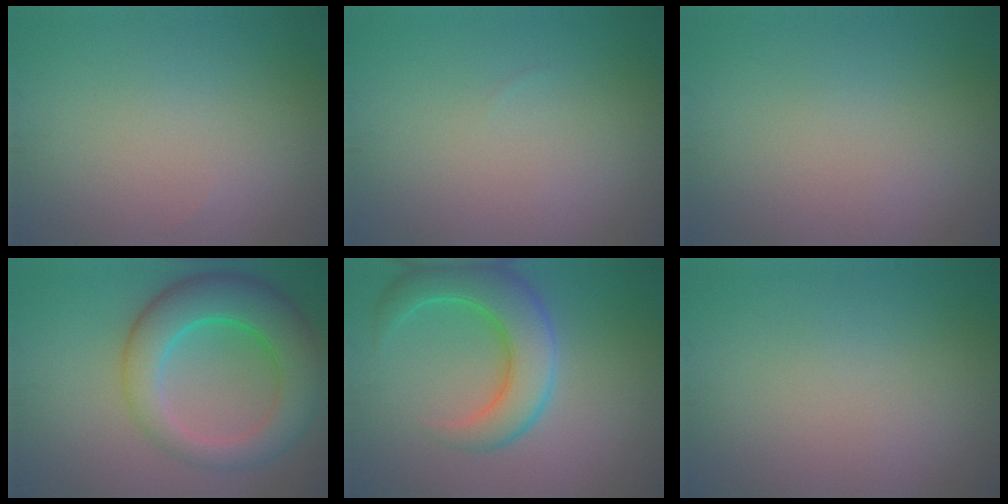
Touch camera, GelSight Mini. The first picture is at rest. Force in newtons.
{"total": 0.0}
{"total": 0.0}
{"total": 8.4, "press": 8.4, "slide": 0.2}
{"total": 7.4, "press": 7.4, "slide": 0.3}
{"total": 0.0}